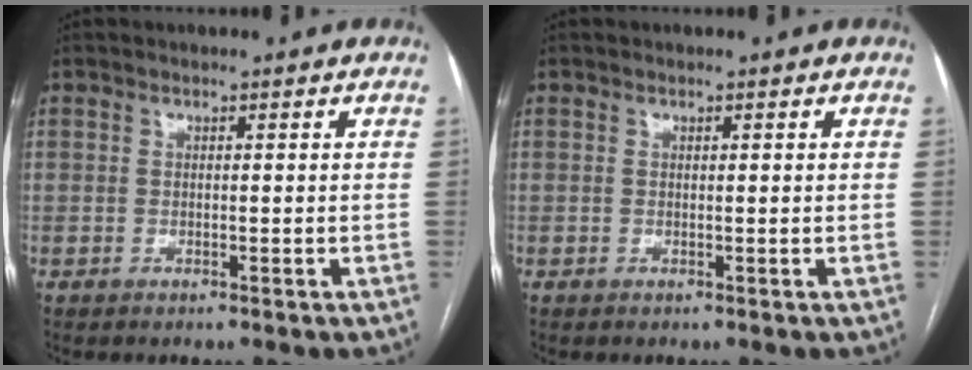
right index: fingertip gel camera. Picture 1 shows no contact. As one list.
[{"total": 0.0}]